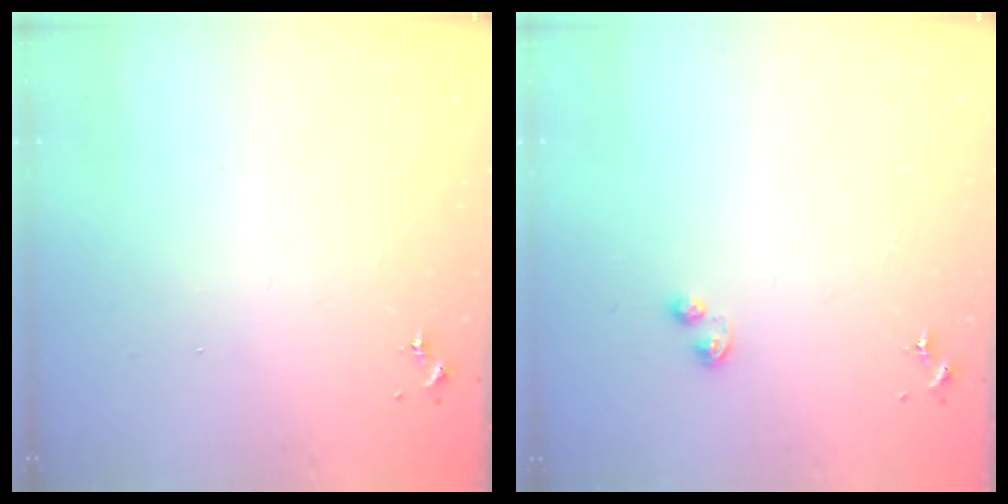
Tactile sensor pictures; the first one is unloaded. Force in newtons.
{"total": 2.9, "press": 2.8, "slide": 0.7}